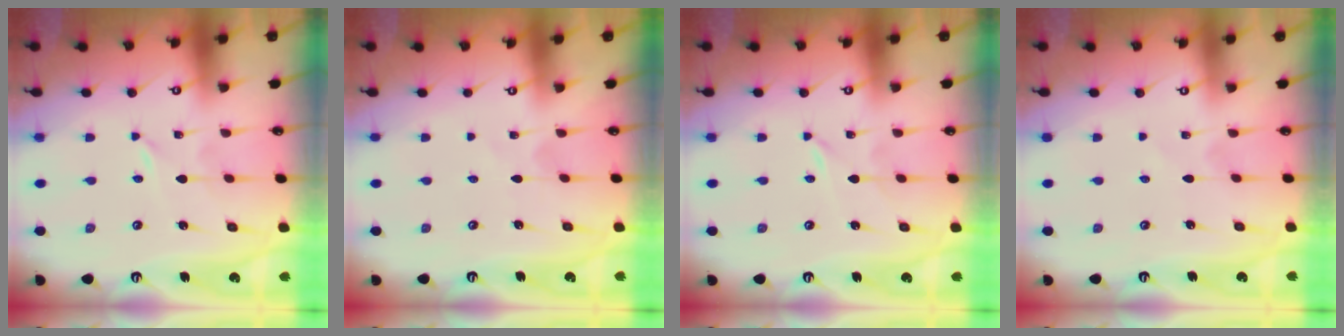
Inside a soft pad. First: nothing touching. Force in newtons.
{"total": 1.4, "press": 1.4, "slide": 0.2}
{"total": 0.0}
{"total": 2.1, "press": 2.1, "slide": 0.3}